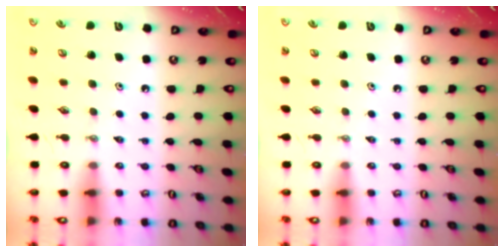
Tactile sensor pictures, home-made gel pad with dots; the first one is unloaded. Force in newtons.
{"total": 0.0}